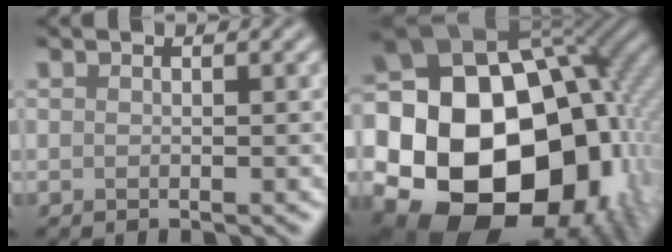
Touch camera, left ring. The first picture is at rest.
{"total": 23.0, "force": [-4.5, 17.6, 14.0], "torque": [-0.257, -0.029, -0.092]}